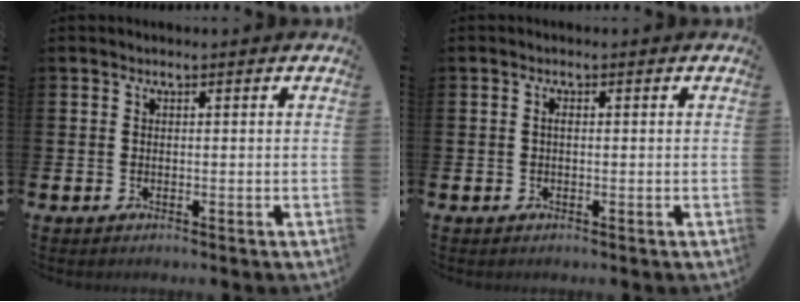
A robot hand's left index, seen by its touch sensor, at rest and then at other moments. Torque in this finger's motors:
{"motor_torque": [0.05, 0.04, 0.00, 0.02]}